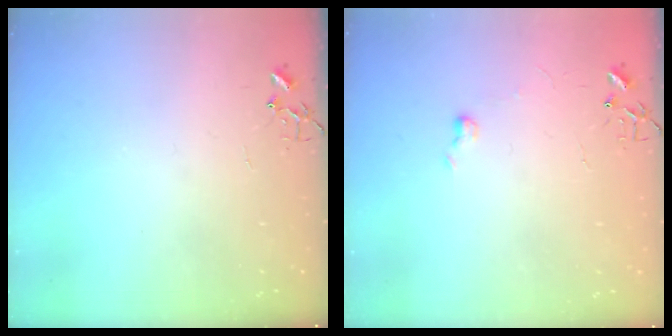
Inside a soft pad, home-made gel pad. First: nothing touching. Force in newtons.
{"total": 4.7, "press": 4.7, "slide": 0.6}